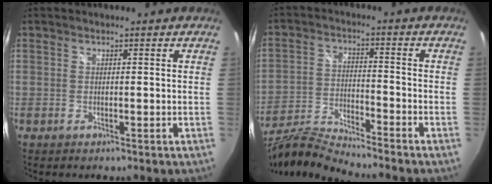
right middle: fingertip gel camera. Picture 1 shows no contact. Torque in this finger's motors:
{"motor_torque": [-0.53, -0.55, -0.04, 0.00]}